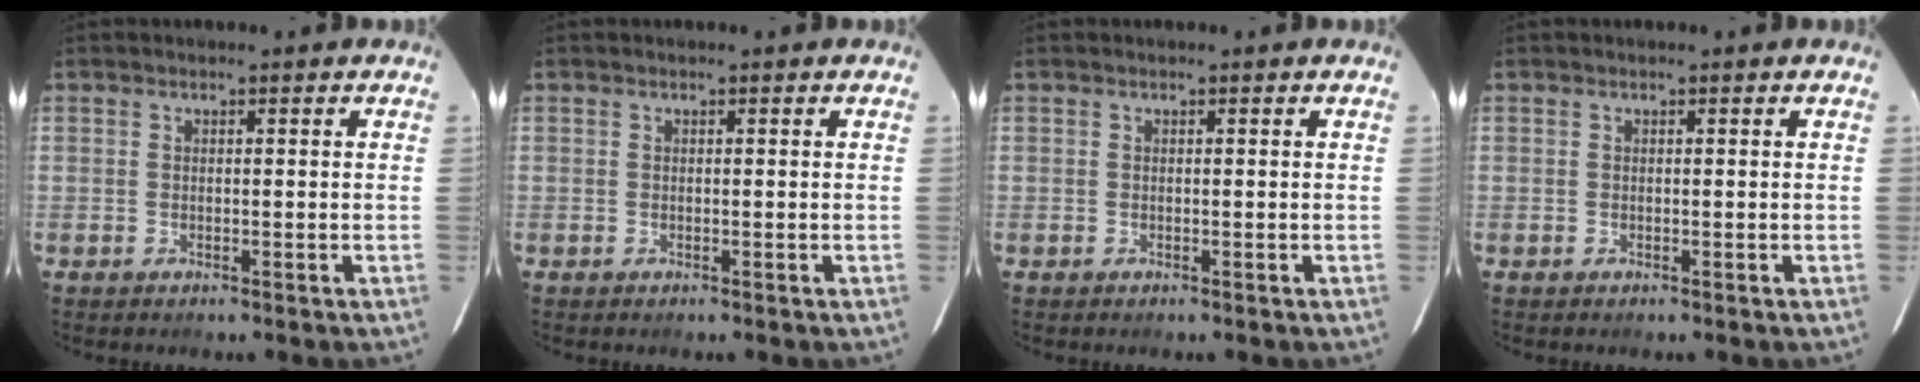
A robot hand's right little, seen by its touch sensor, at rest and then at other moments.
{"total": 0.0}
{"total": 0.0}
{"total": 0.0}